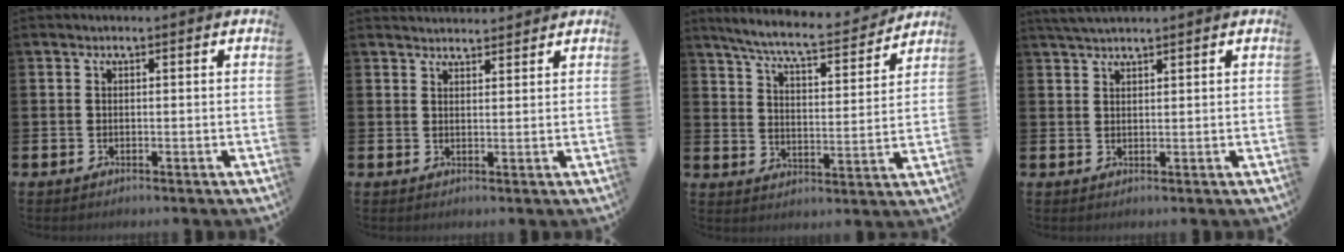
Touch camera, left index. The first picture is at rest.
{"total": 2.4, "force": [2.4, 0.4, 0.0], "torque": [-0.007, -0.011, 0.044]}
{"total": 7.2, "force": [6.5, 0.6, 2.9], "torque": [-0.080, -0.046, 0.109]}
{"total": 2.4, "force": [2.3, 0.2, 0.7], "torque": [-0.020, -0.002, 0.043]}